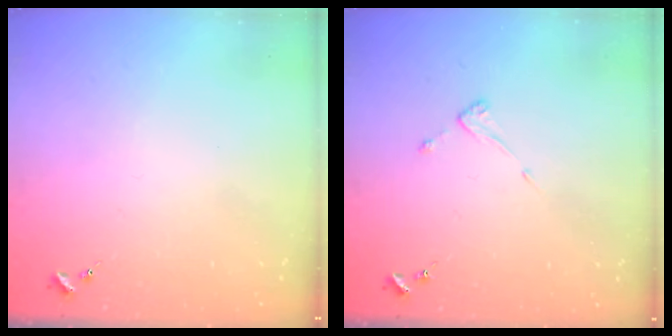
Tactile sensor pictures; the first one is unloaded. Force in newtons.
{"total": 3.6, "press": 3.6, "slide": 0.2}